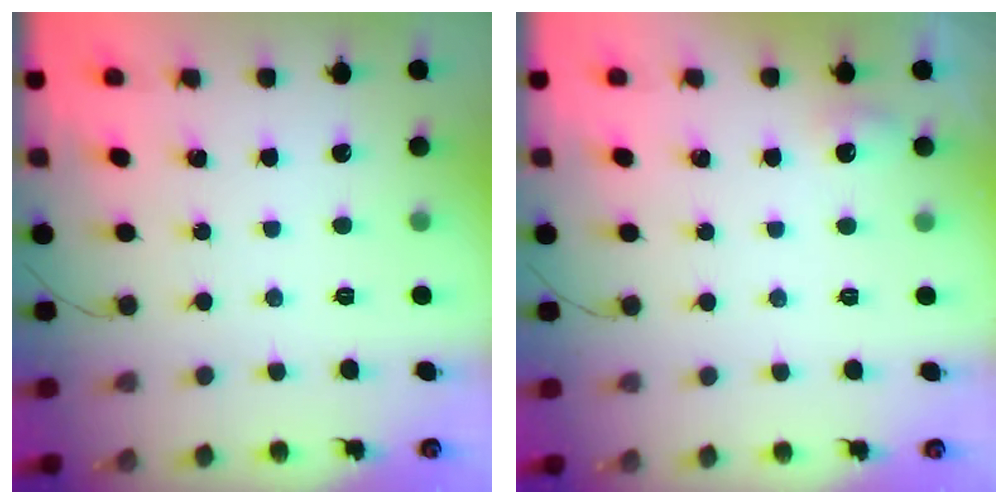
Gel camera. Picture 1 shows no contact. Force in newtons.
{"total": 4.5, "press": 4.3, "slide": 1.4}